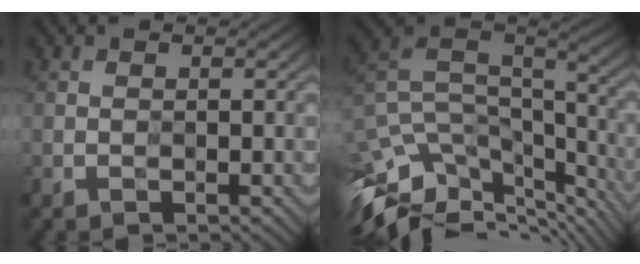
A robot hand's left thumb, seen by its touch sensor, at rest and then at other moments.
{"total": 13.9, "force": [-8.6, 5.5, 9.4], "torque": [-0.225, -0.002, -0.139]}